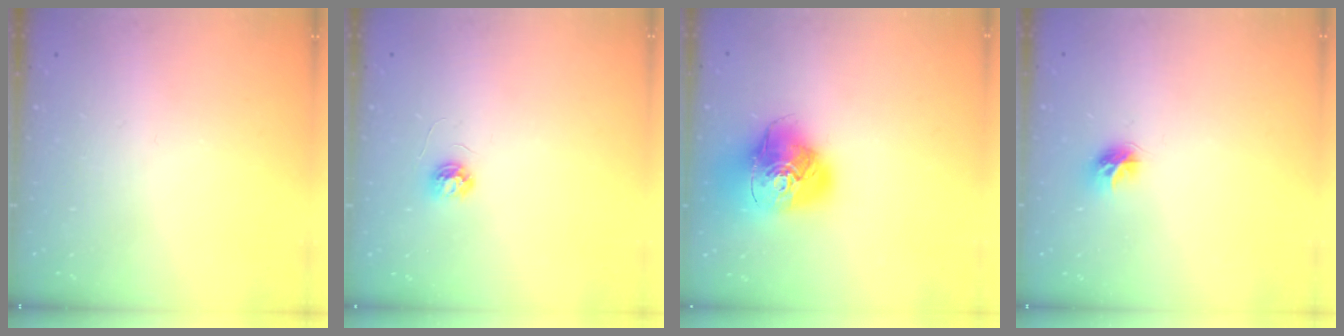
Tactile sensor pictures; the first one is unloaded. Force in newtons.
{"total": 3.4, "press": 3.4, "slide": 0.3}
{"total": 16.2, "press": 16.0, "slide": 2.1}
{"total": 6.8, "press": 6.8, "slide": 0.4}